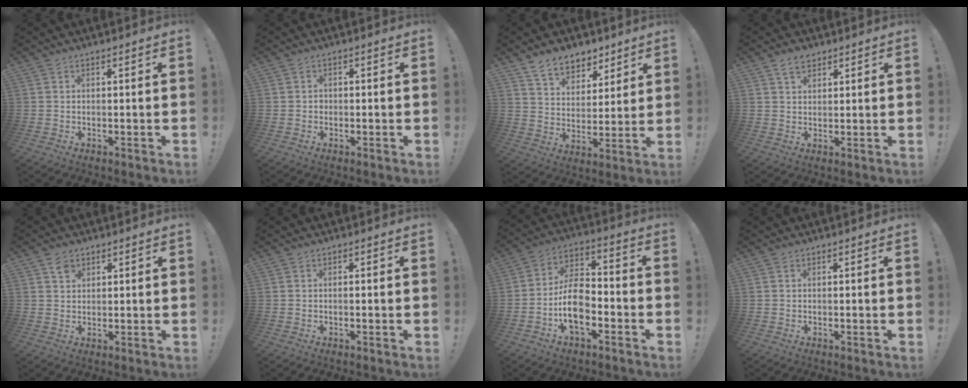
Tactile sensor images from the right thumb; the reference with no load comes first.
{"total": 1.1, "force": [-0.4, 1.0, 0.2], "torque": [-0.010, 0.009, -0.006]}
{"total": 10.5, "force": [7.9, 6.1, 3.2], "torque": [-0.049, -0.055, 0.153]}
{"total": 4.3, "force": [2.8, 2.5, 2.0], "torque": [-0.031, -0.008, 0.050]}
{"total": 2.5, "force": [1.5, 1.8, 0.8], "torque": [-0.005, -0.004, 0.025]}
{"total": 0.8, "force": [-0.5, -0.1, 0.6], "torque": [-0.009, 0.000, -0.011]}
{"total": 12.3, "force": [-4.8, 7.3, 8.8], "torque": [-0.170, 0.029, -0.085]}
{"total": 0.0}